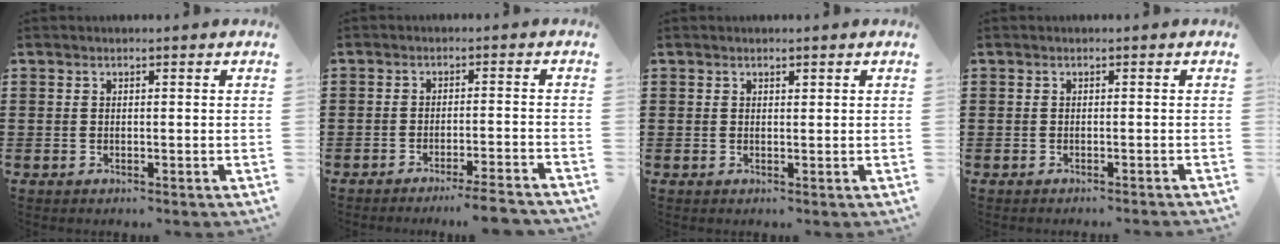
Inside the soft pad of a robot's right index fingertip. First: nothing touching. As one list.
[{"total": 3.8, "force": [-3.4, -0.5, 1.6], "torque": [-0.026, -0.010, -0.066]}, {"total": 0.6, "force": [0.4, 0.4, 0.2], "torque": [-0.004, 0.003, 0.008]}, {"total": 0.6, "force": [-0.5, -0.2, 0.3], "torque": [-0.006, -0.002, -0.011]}]